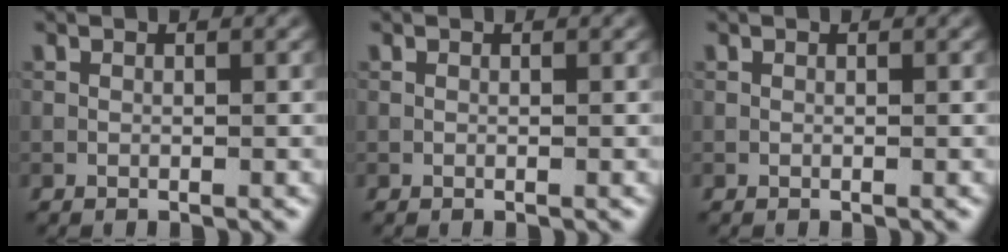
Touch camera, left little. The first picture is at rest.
{"total": 0.0}
{"total": 0.0}